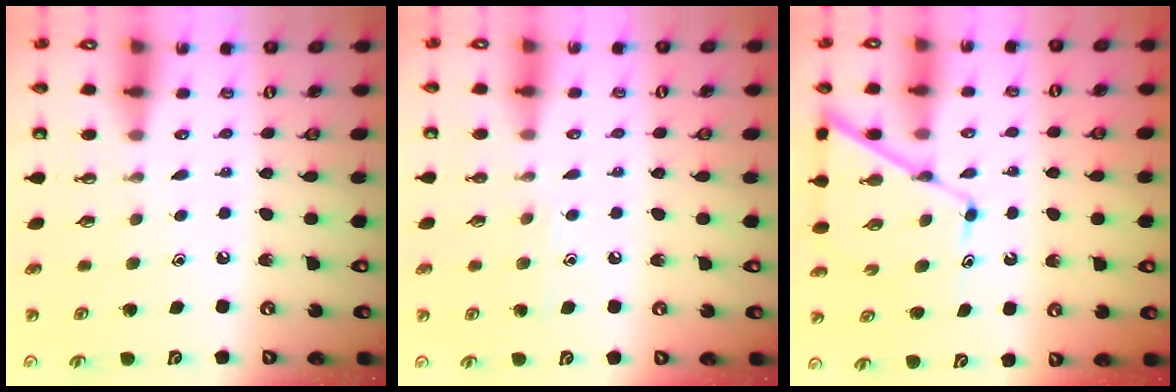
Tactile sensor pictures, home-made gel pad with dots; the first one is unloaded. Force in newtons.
{"total": 5.9, "press": 5.9, "slide": 0.7}
{"total": 11.1, "press": 11.0, "slide": 1.0}